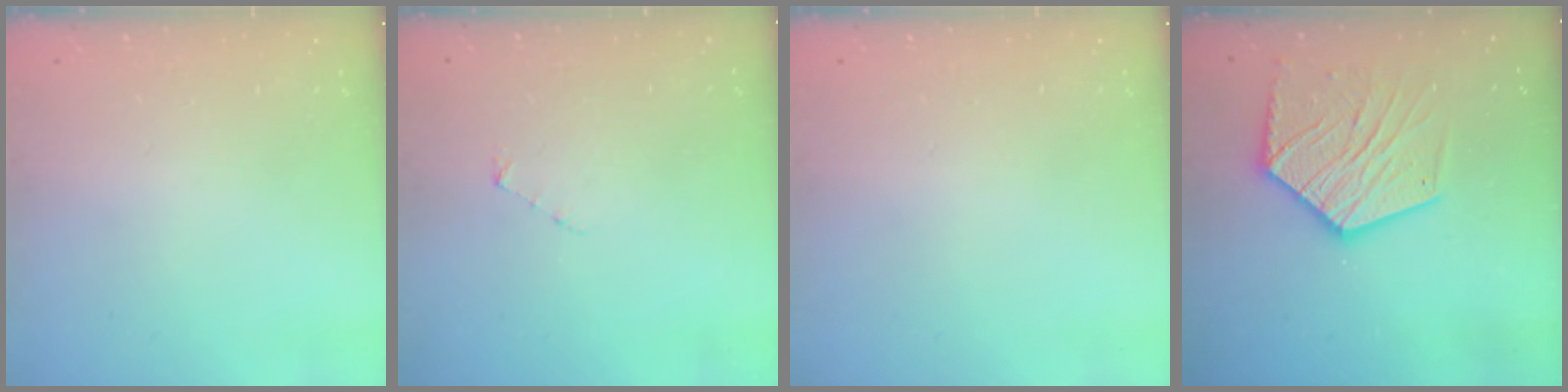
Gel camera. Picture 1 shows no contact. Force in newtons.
{"total": 2.5, "press": 2.5, "slide": 0.2}
{"total": 0.0}
{"total": 16.7, "press": 16.7, "slide": 1.3}